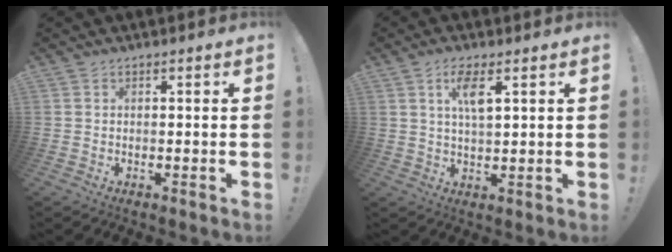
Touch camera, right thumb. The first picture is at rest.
{"total": 6.5, "force": [2.8, 2.1, 5.4], "torque": [-0.102, -0.003, 0.046]}